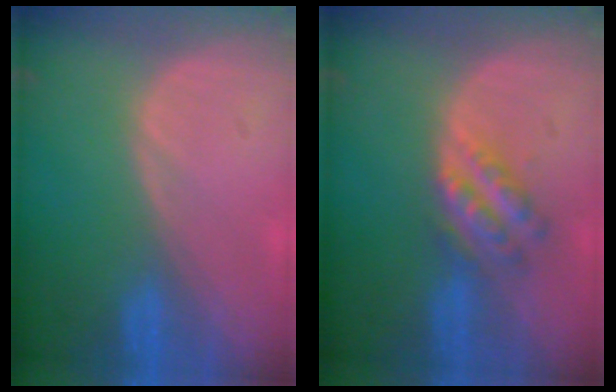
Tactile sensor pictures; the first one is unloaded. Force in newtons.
{"total": 5.5, "press": 5.0, "slide": 2.4}